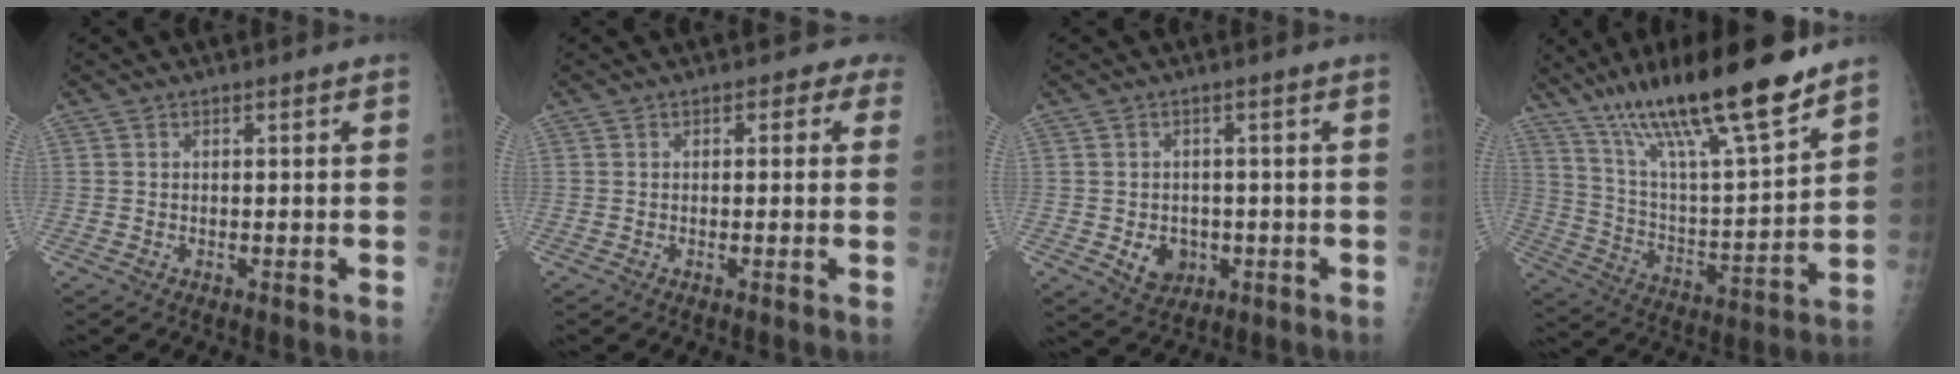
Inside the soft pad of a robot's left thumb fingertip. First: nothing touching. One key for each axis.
{"total": 2.3, "fx": 1.0, "fy": 1.7, "fz": 1.1, "tx": 0.016, "ty": 0.002, "tz": 0.001}
{"total": 4.6, "fx": -1.0, "fy": 3.8, "fz": 2.4, "tx": -0.018, "ty": 0.002, "tz": -0.002}
{"total": 22.9, "fx": 16.4, "fy": 3.6, "fz": 15.6, "tx": -0.254, "ty": -0.067, "tz": 0.288}